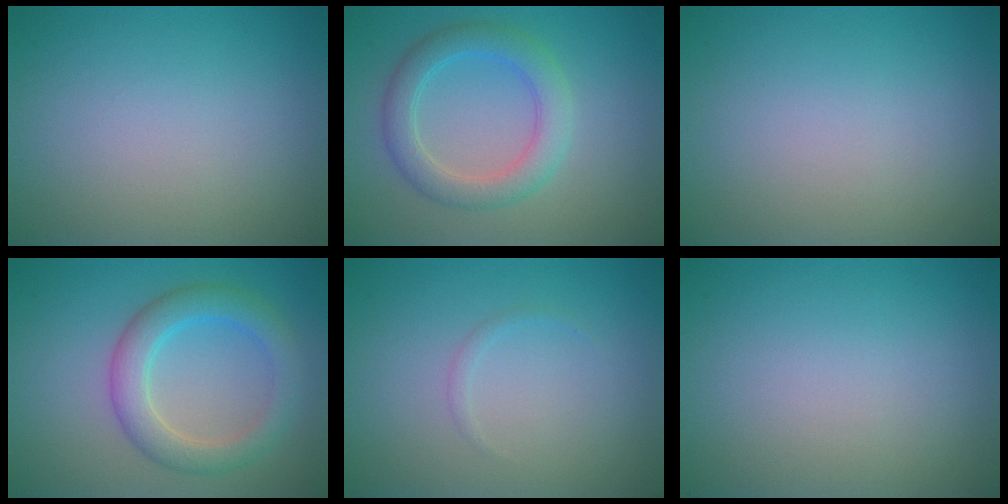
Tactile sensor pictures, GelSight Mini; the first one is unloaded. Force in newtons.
{"total": 3.9, "press": 3.9, "slide": 0.2}
{"total": 0.0}
{"total": 4.3, "press": 4.3, "slide": 0.1}
{"total": 0.5, "press": 0.5, "slide": 0.1}
{"total": 0.0}